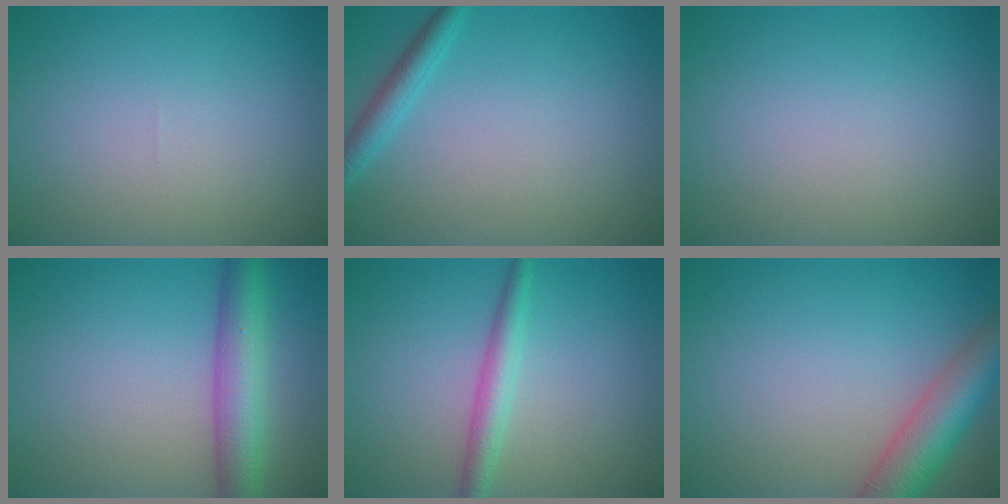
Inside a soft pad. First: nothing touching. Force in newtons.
{"total": 2.1, "press": 2.1, "slide": 0.1}
{"total": 0.0}
{"total": 5.8, "press": 5.8, "slide": 0.1}
{"total": 2.6, "press": 2.6, "slide": 0.1}
{"total": 6.0, "press": 6.0, "slide": 0.4}